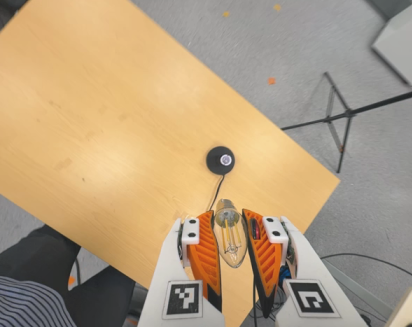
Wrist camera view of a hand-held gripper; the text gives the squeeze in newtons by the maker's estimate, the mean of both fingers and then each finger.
{"total": 24.2, "left": 27.4, "right": 21.1}